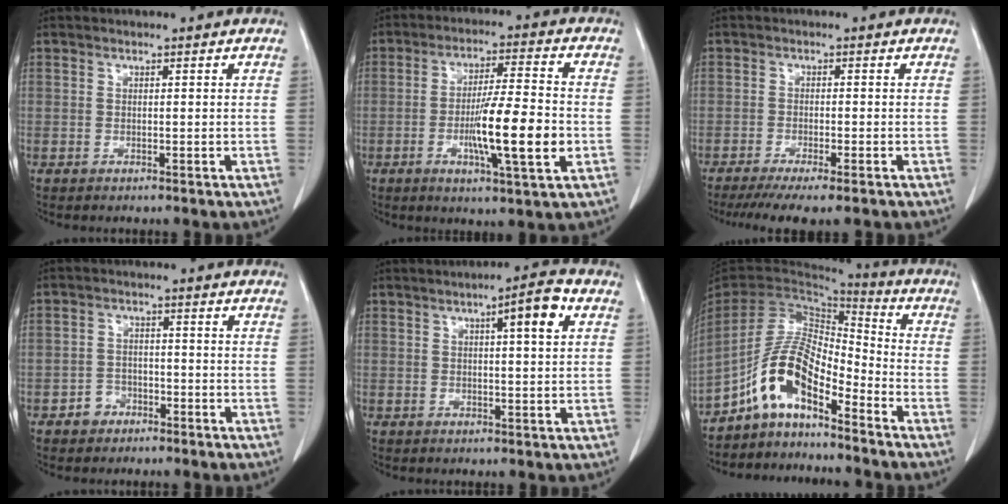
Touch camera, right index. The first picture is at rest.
{"total": 11.8, "force": [-2.7, 0.6, 11.4], "torque": [-0.192, -0.009, -0.048]}
{"total": 8.1, "force": [-6.4, 0.6, 4.9], "torque": [-0.069, -0.017, -0.099]}
{"total": 3.1, "force": [-1.9, 2.3, 0.6], "torque": [-0.009, 0.010, -0.034]}
{"total": 5.8, "force": [2.2, 0.5, 5.3], "torque": [-0.080, 0.006, 0.030]}
{"total": 10.4, "force": [-6.9, 3.2, 7.0], "torque": [-0.152, 0.025, -0.132]}